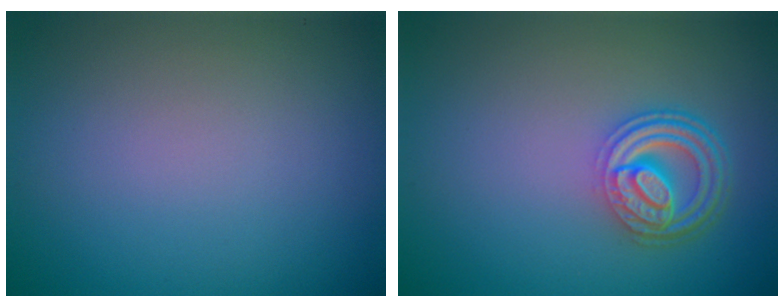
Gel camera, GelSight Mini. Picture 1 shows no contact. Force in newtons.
{"total": 4.6, "press": 3.5, "slide": 3.0}